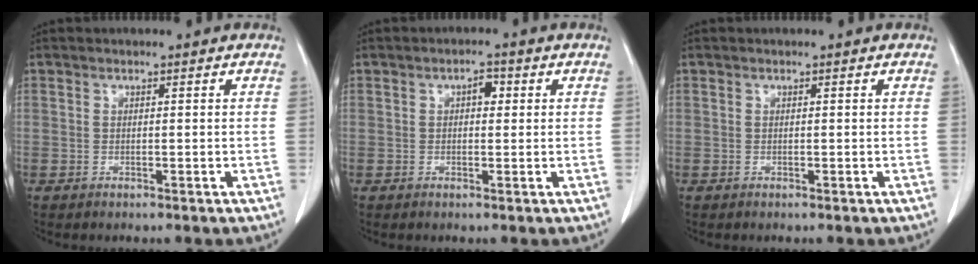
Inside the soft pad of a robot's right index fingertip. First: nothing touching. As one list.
[{"total": 2.1, "force": [0.5, 1.1, 1.7], "torque": [-0.024, 0.008, 0.006]}, {"total": 0.0}]